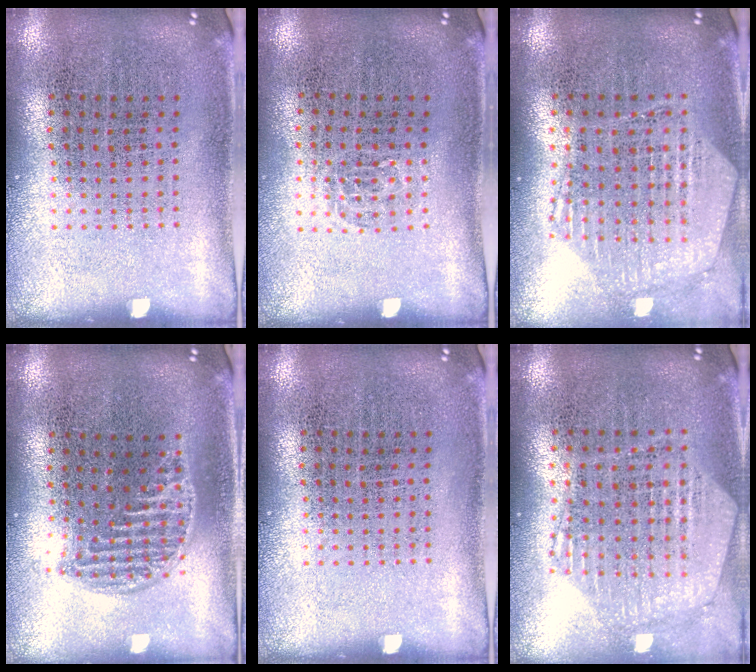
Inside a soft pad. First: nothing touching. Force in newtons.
{"total": 0.5, "press": 0.4, "slide": 0.3}
{"total": 1.1, "press": 1.1, "slide": 0.2}
{"total": 1.2, "press": 1.0, "slide": 0.6}
{"total": 0.0}
{"total": 1.1, "press": 1.1, "slide": 0.2}